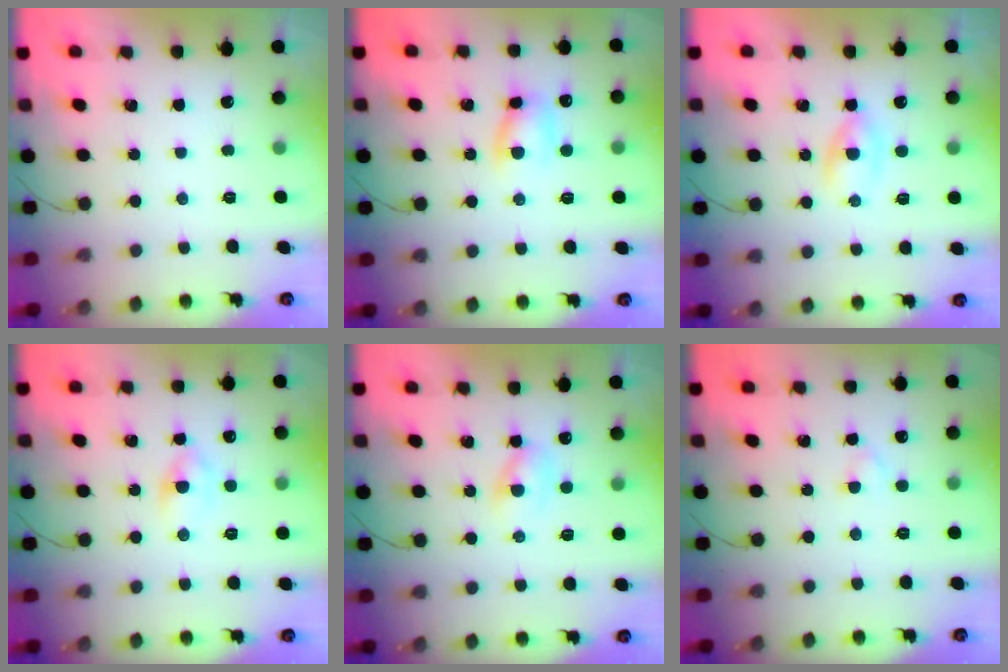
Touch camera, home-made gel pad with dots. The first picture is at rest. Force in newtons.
{"total": 6.9, "press": 6.8, "slide": 1.0}
{"total": 3.2, "press": 3.0, "slide": 1.3}
{"total": 3.1, "press": 2.9, "slide": 1.1}
{"total": 2.6, "press": 2.4, "slide": 1.0}
{"total": 1.8, "press": 1.6, "slide": 0.9}